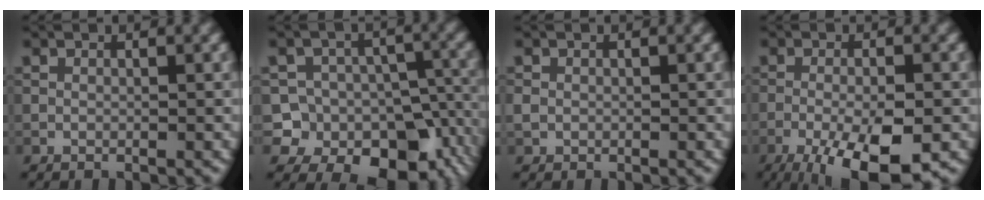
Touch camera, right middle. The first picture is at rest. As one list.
[{"total": 12.6, "force": [-6.4, 9.8, 4.8], "torque": [-0.065, -0.010, -0.106]}, {"total": 0.8, "force": [0.0, 0.8, 0.3], "torque": [-0.005, -0.001, -0.002]}, {"total": 9.5, "force": [-4.9, 2.8, 7.6], "torque": [-0.136, -0.018, -0.080]}]